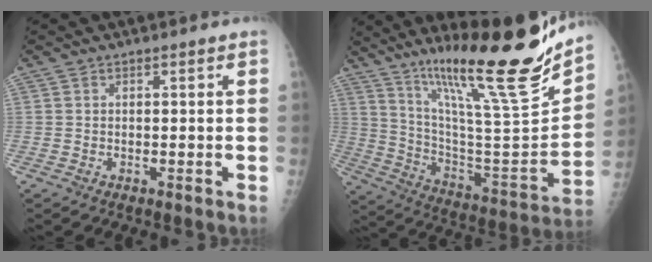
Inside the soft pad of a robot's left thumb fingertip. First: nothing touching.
{"total": 26.2, "force": [19.7, 2.0, 17.3], "torque": [-0.254, -0.107, 0.330]}